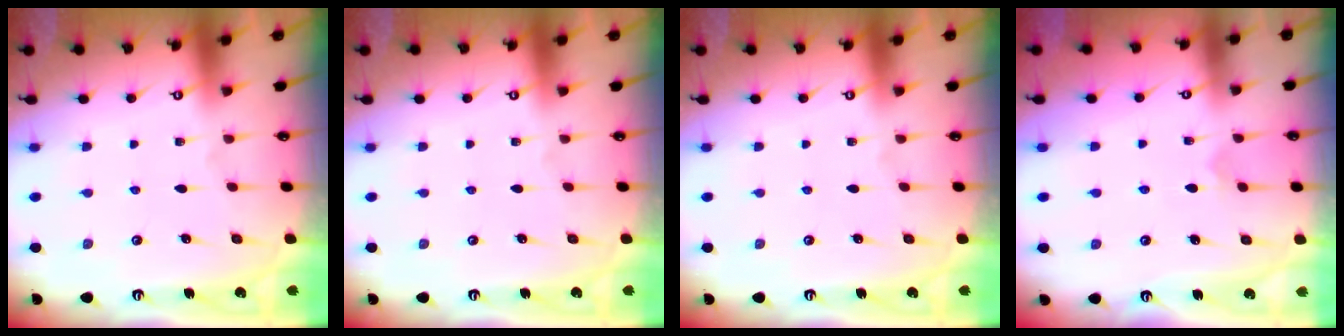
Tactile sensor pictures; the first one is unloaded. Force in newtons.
{"total": 0.0}
{"total": 0.0}
{"total": 4.9, "press": 4.9, "slide": 0.3}